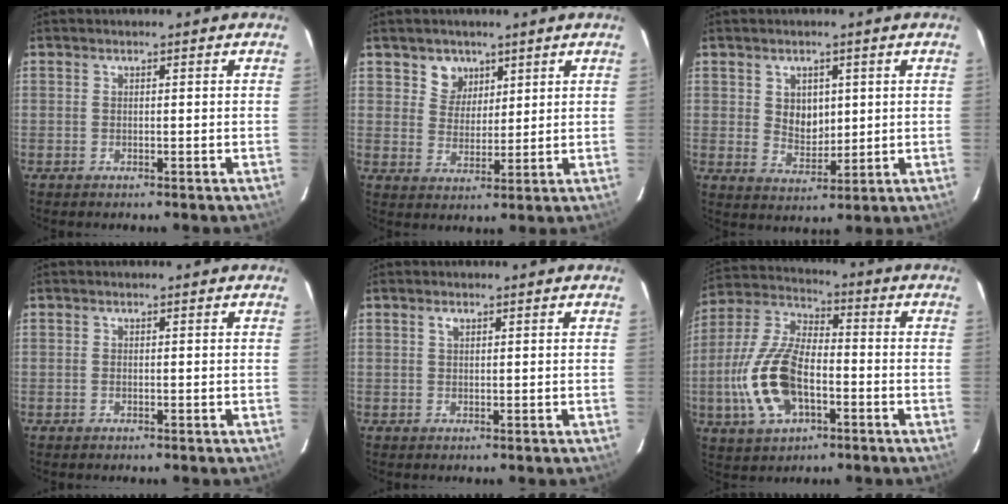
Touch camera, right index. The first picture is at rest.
{"total": 5.1, "force": [3.1, 4.1, 0.8], "torque": [-0.006, 0.009, 0.059]}
{"total": 5.4, "force": [1.4, 4.1, 3.2], "torque": [-0.051, 0.001, 0.033]}
{"total": 0.0}
{"total": 1.0, "force": [0.6, 0.5, 0.7], "torque": [-0.013, 0.004, 0.010]}
{"total": 15.9, "force": [-4.3, 7.8, 13.2], "torque": [-0.294, 0.001, -0.080]}